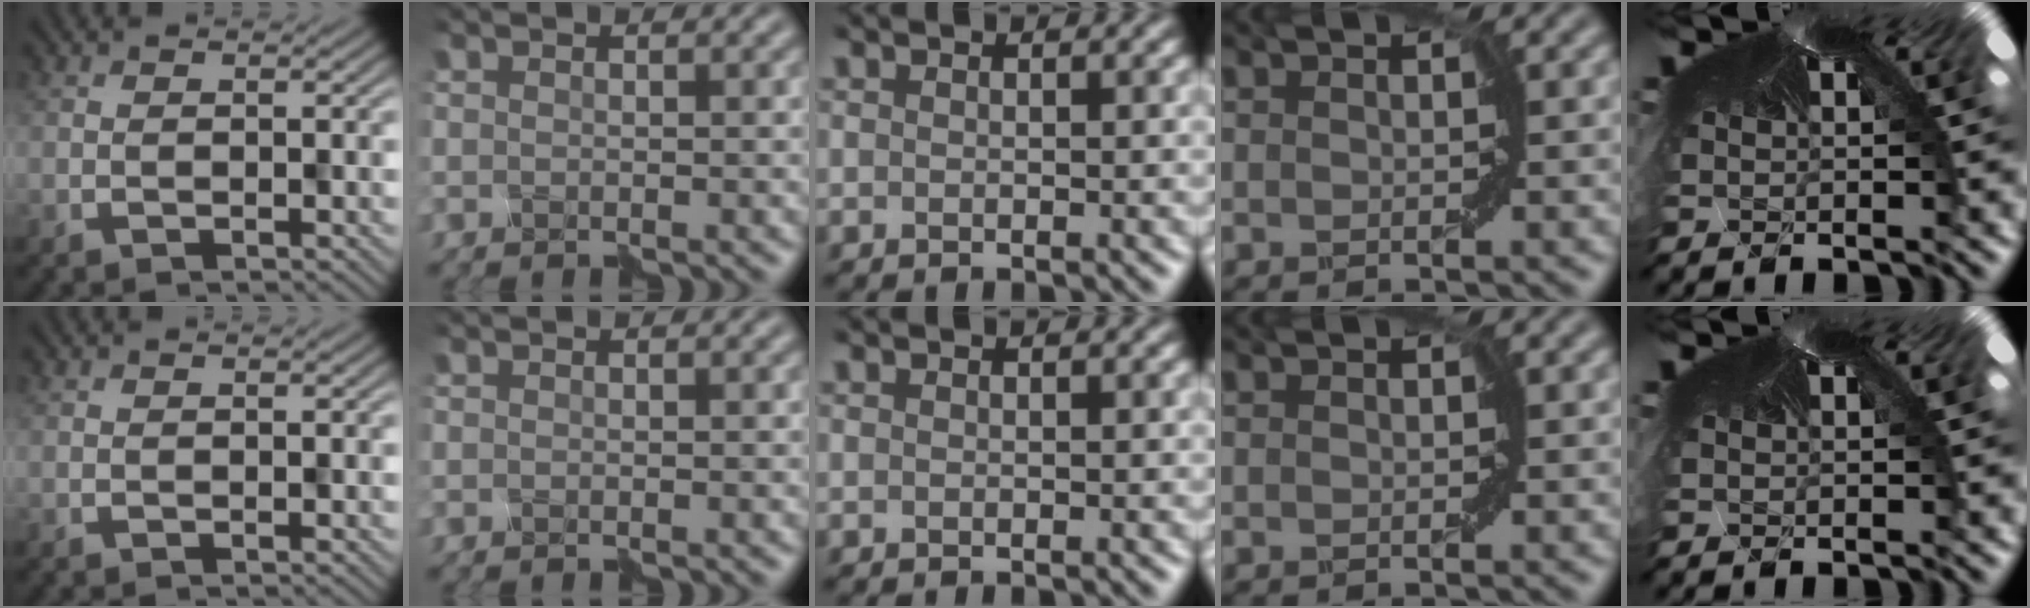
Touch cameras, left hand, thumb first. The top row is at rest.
{}